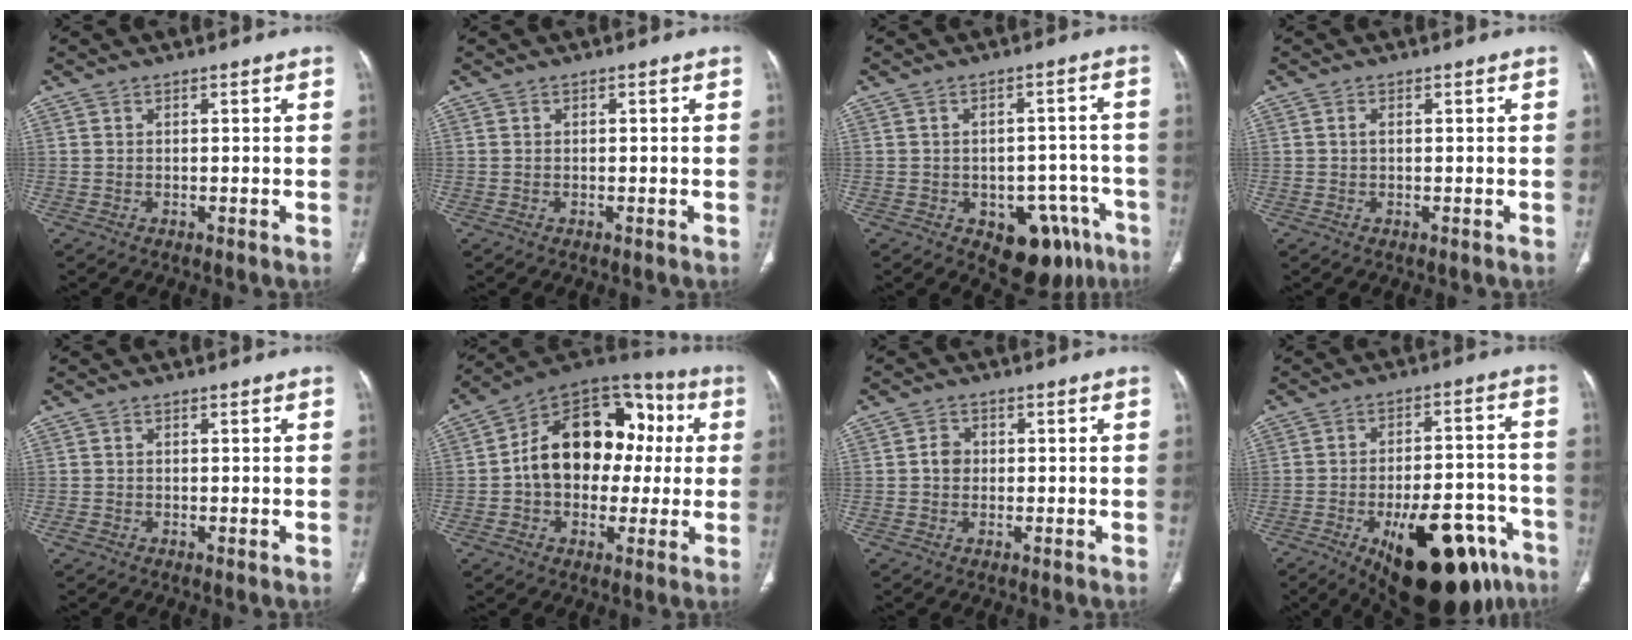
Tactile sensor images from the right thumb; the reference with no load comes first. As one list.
[{"total": 0.0}, {"total": 12.6, "force": [-6.6, 7.6, 7.7], "torque": [-0.048, 0.035, -0.079]}, {"total": 0.8, "force": [0.1, 0.5, 0.6], "torque": [-0.012, 0.002, 0.001]}, {"total": 1.0, "force": [-0.4, 0.6, 0.6], "torque": [-0.010, -0.001, -0.008]}, {"total": 20.4, "force": [1.3, 14.4, 14.3], "torque": [-0.179, 0.046, 0.013]}, {"total": 2.7, "force": [0.0, 2.4, 1.3], "torque": [-0.013, 0.009, -0.005]}, {"total": 24.6, "force": [-12.6, 10.6, 18.3], "torque": [-0.195, 0.055, -0.171]}]